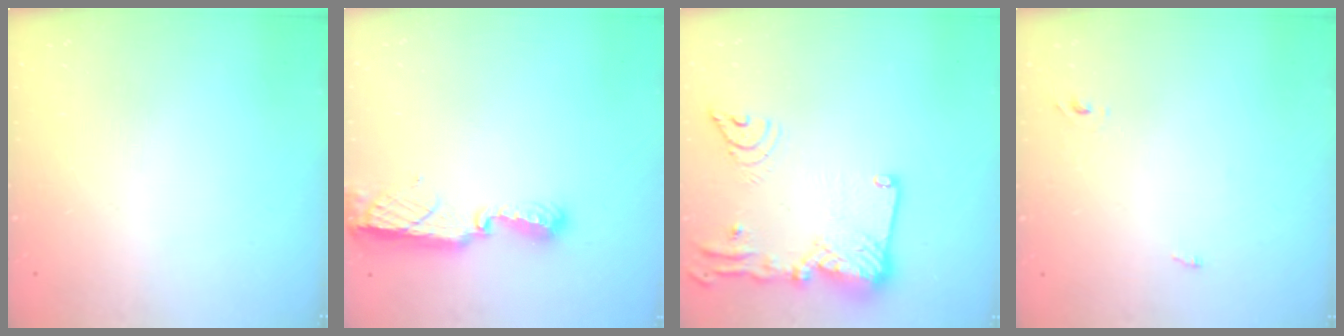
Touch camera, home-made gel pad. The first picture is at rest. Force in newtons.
{"total": 8.3, "press": 8.3, "slide": 0.7}
{"total": 20.1, "press": 19.9, "slide": 2.3}
{"total": 2.3, "press": 2.1, "slide": 1.0}